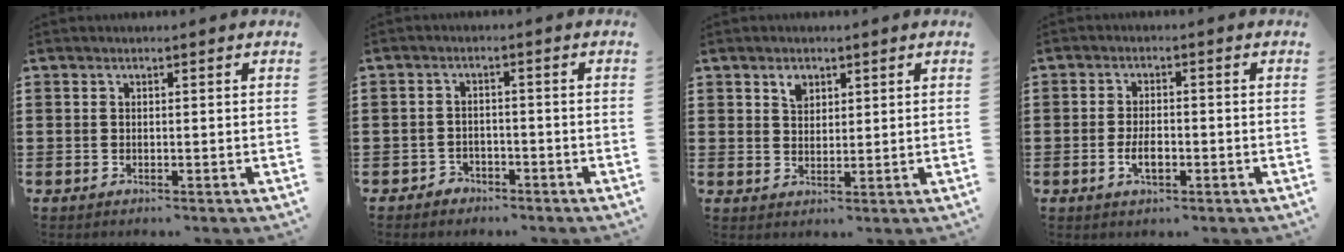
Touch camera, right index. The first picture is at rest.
{"total": 2.0, "force": [-1.8, 0.8, 0.1], "torque": [-0.009, -0.001, -0.039]}
{"total": 2.5, "force": [1.6, 1.6, 1.0], "torque": [-0.017, 0.001, 0.029]}
{"total": 3.3, "force": [-1.0, 1.6, 2.8], "torque": [-0.057, 0.001, -0.019]}